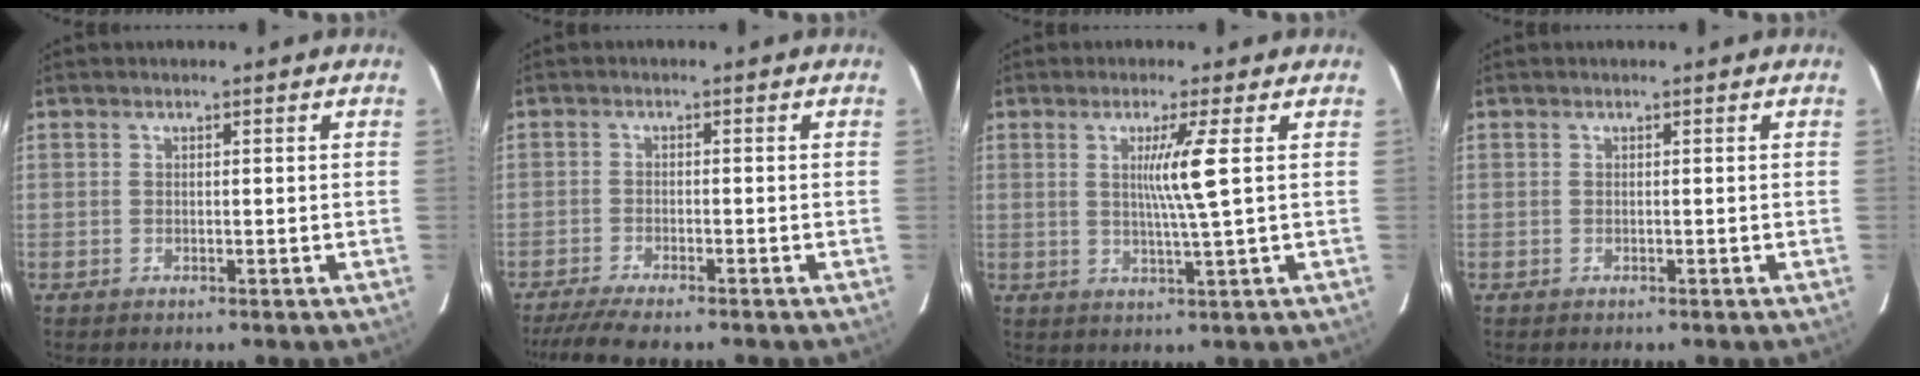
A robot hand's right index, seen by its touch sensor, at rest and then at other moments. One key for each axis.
{"total": 6.9, "fx": -5.9, "fy": 0.6, "fz": 3.7, "tx": -0.057, "ty": -0.018, "tz": -0.097}
{"total": 5.5, "fx": 1.1, "fy": -1.6, "fz": 5.1, "tx": -0.095, "ty": -0.011, "tz": 0.022}
{"total": 0.0}